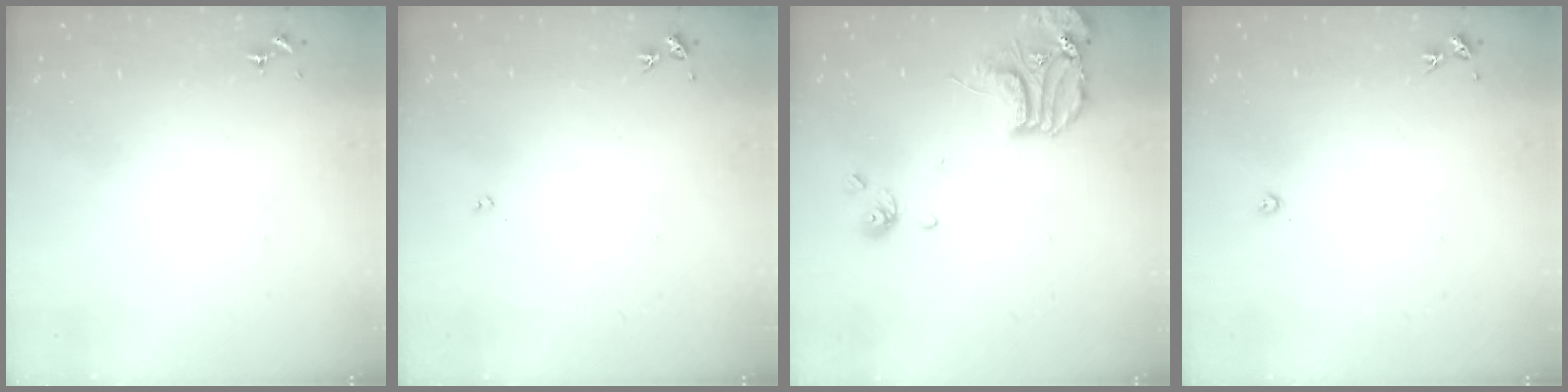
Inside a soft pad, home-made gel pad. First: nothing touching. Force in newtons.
{"total": 2.7, "press": 2.7, "slide": 0.5}
{"total": 14.9, "press": 14.7, "slide": 2.2}
{"total": 2.2, "press": 2.2, "slide": 0.3}